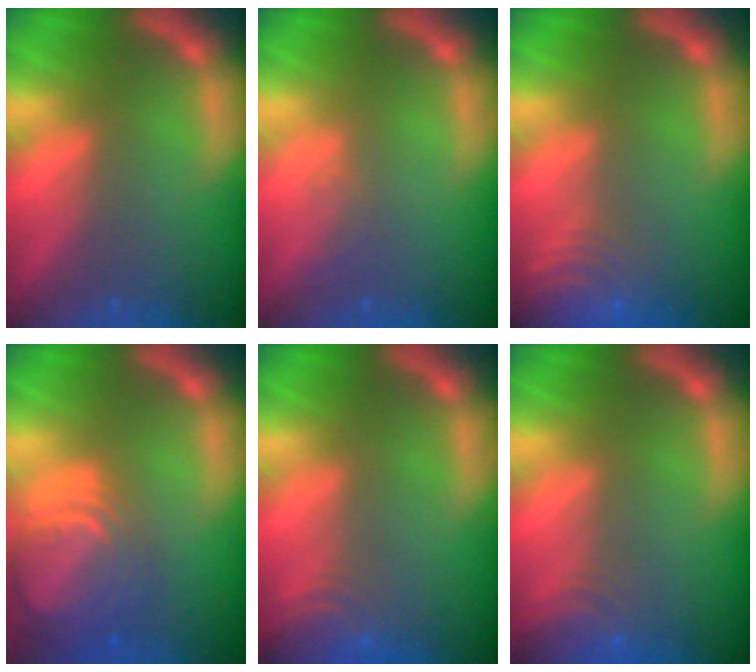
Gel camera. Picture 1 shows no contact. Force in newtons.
{"total": 1.0}
{"total": 8.5}
{"total": 8.5}
{"total": 5.0}
{"total": 4.5}